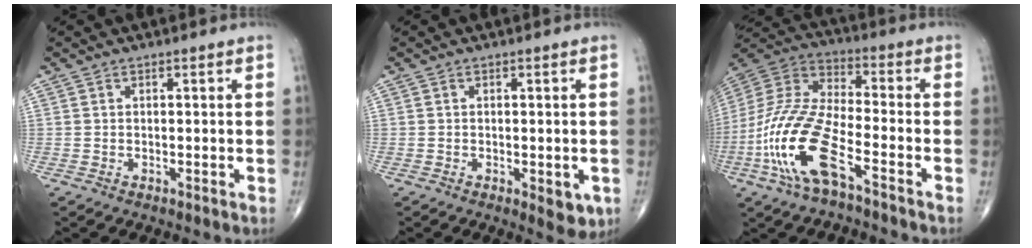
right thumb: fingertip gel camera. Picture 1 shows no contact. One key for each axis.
{"total": 4.4, "fx": -1.3, "fy": 1.9, "fz": 3.7, "tx": -0.032, "ty": -0.007, "tz": -0.012}
{"total": 18.0, "fx": -8.0, "fy": 6.2, "fz": 14.9, "tx": -0.335, "ty": 0.033, "tz": -0.154}